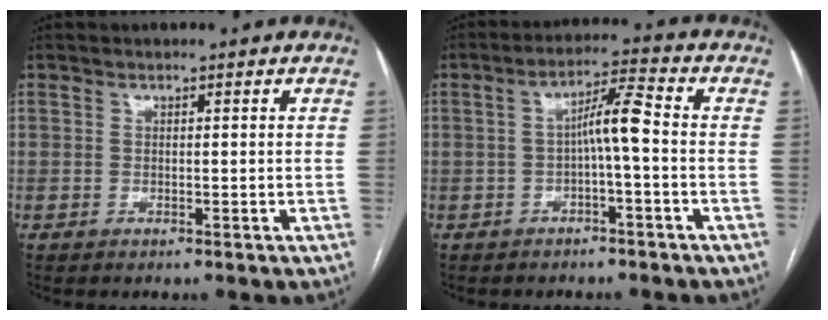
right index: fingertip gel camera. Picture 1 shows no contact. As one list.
[{"total": 5.4, "force": [-0.6, 0.3, 5.3], "torque": [-0.088, 0.021, -0.010]}]